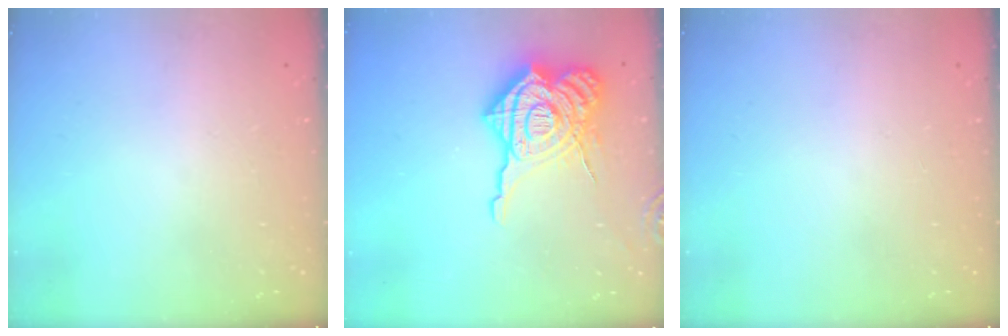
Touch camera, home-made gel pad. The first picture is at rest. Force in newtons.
{"total": 23.6, "press": 23.4, "slide": 2.7}
{"total": 0.0}